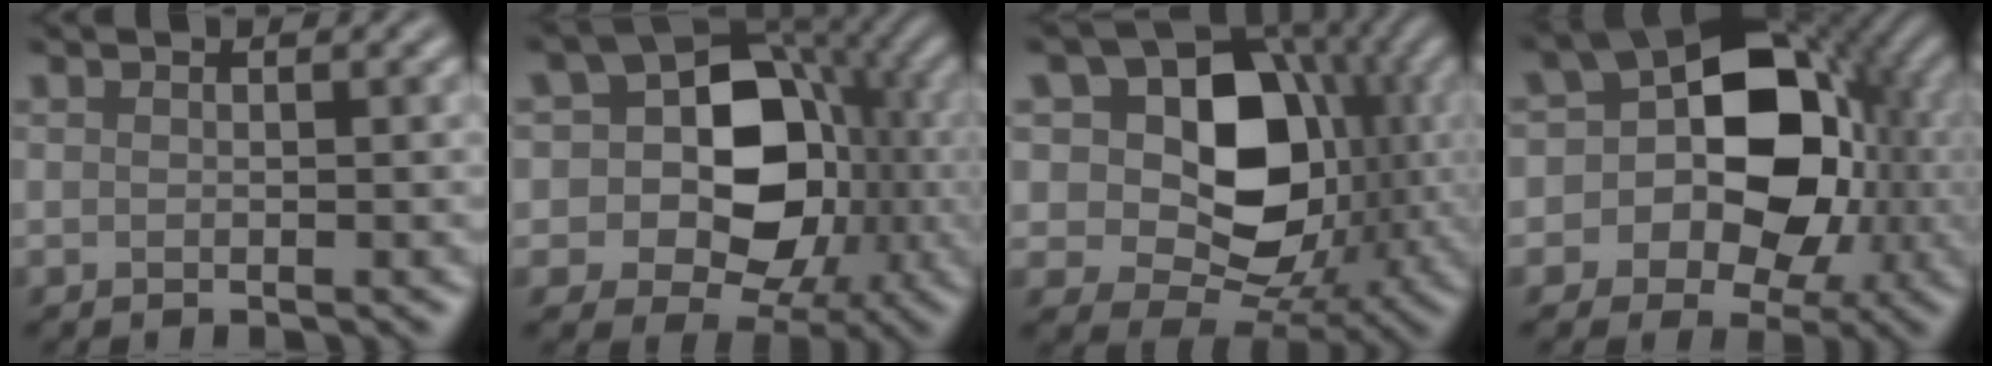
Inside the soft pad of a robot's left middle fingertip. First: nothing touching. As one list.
[{"total": 12.0, "force": [-0.2, 9.7, 7.1], "torque": [-0.080, 0.008, -0.010]}, {"total": 12.8, "force": [2.2, 9.6, 8.2], "torque": [-0.108, 0.015, 0.036]}, {"total": 12.7, "force": [0.3, 9.8, 8.0], "torque": [-0.080, 0.012, -0.008]}]